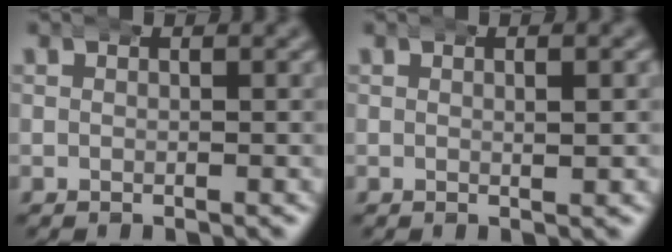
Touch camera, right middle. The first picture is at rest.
{"total": 1.0, "force": [0.3, 0.3, 0.9], "torque": [-0.007, 0.006, 0.001]}